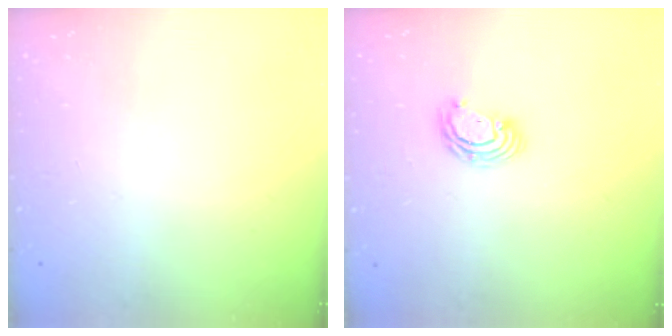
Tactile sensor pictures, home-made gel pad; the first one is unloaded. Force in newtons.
{"total": 4.9, "press": 4.9, "slide": 0.2}